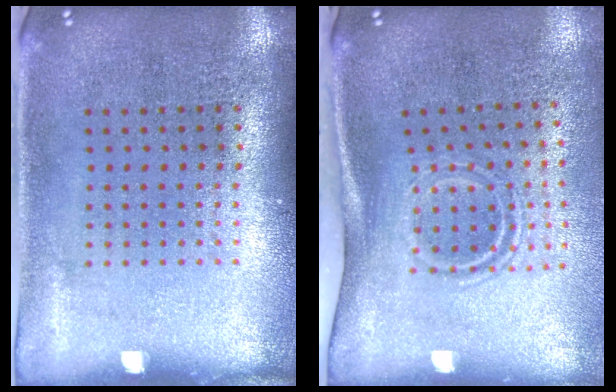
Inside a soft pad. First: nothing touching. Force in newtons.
{"total": 1.9, "press": 1.1, "slide": 1.5}